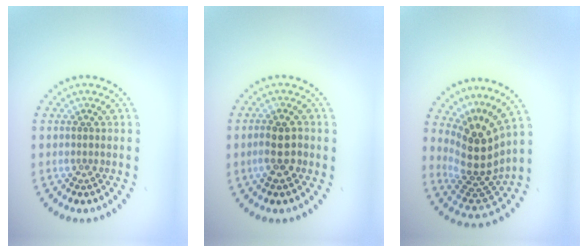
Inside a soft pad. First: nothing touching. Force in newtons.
{"total": 2.8, "press": 2.8, "slide": 0.4}
{"total": 5.0, "press": 3.4, "slide": 3.6}